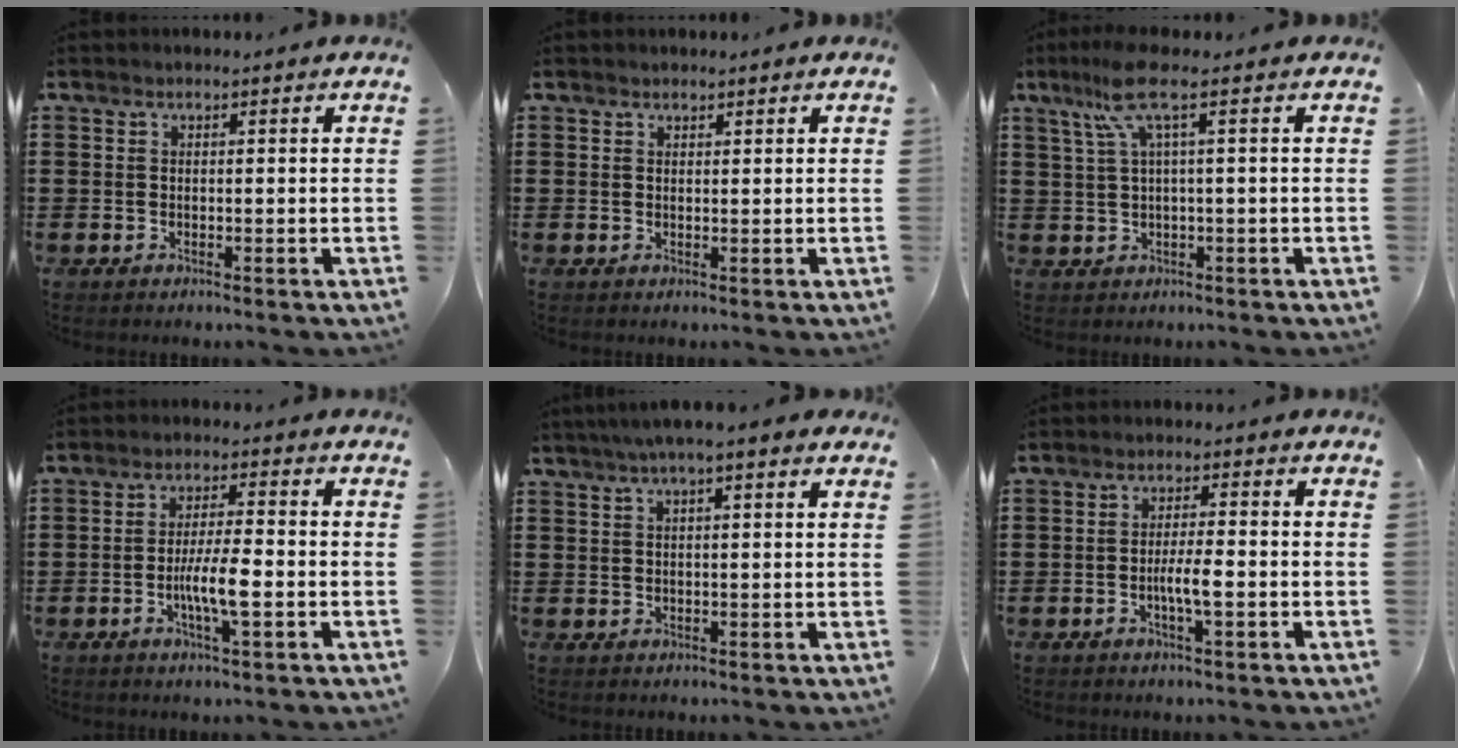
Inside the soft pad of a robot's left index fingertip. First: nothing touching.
{"total": 0.9, "force": [0.8, 0.3, 0.1], "torque": [-0.003, 0.001, 0.017]}
{"total": 6.2, "force": [2.1, 0.5, 5.8], "torque": [-0.139, -0.006, 0.026]}
{"total": 6.4, "force": [-1.5, 1.1, 6.1], "torque": [-0.116, -0.004, -0.031]}
{"total": 3.9, "force": [2.8, 0.1, 2.7], "torque": [-0.059, 0.006, 0.050]}
{"total": 4.1, "force": [-0.9, 0.6, 3.9], "torque": [-0.075, -0.003, -0.019]}